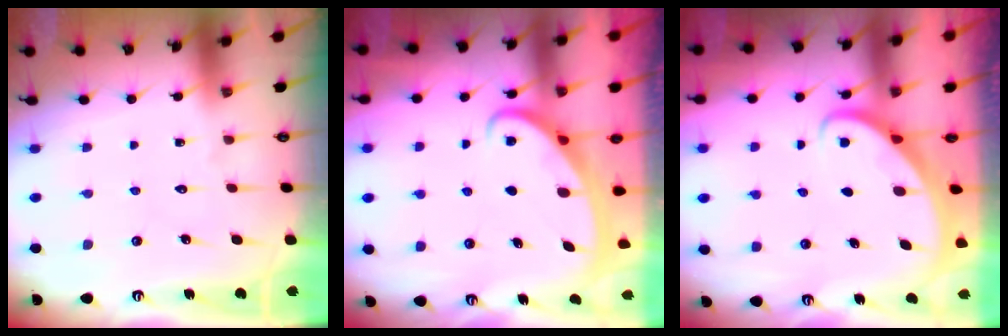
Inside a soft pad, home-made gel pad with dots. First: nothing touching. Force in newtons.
{"total": 2.6, "press": 2.6, "slide": 0.3}
{"total": 2.8, "press": 2.8, "slide": 0.2}